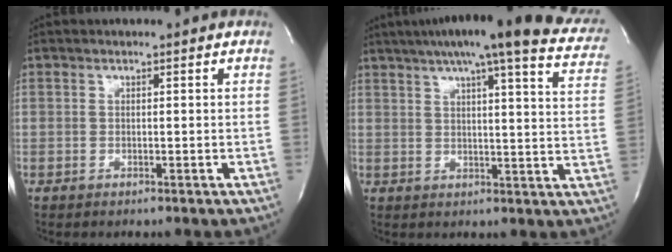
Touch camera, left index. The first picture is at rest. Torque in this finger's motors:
{"motor_torque": [0.90, -0.90, 0.60, 0.14]}